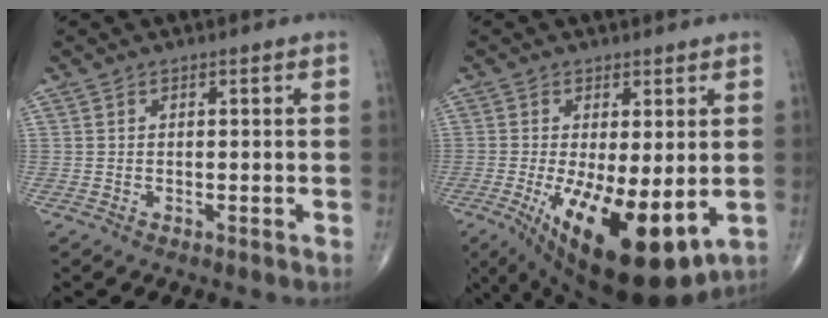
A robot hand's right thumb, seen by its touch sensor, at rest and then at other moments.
{"total": 17.5, "force": [-4.1, 6.6, 15.6], "torque": [-0.241, -0.033, -0.040]}